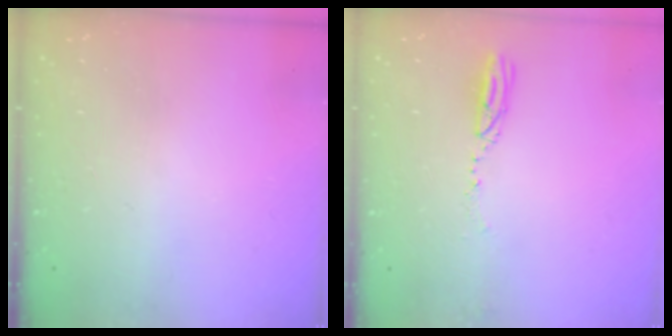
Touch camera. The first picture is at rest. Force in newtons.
{"total": 3.6, "press": 3.5, "slide": 0.7}